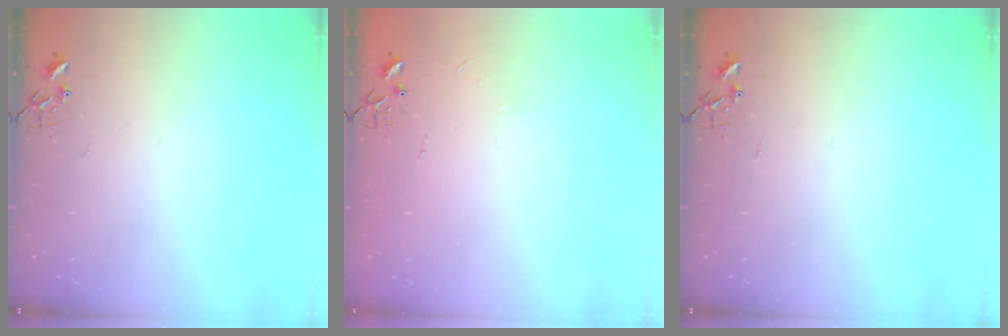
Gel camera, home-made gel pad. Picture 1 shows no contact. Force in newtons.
{"total": 2.7, "press": 2.7, "slide": 0.4}
{"total": 0.0}